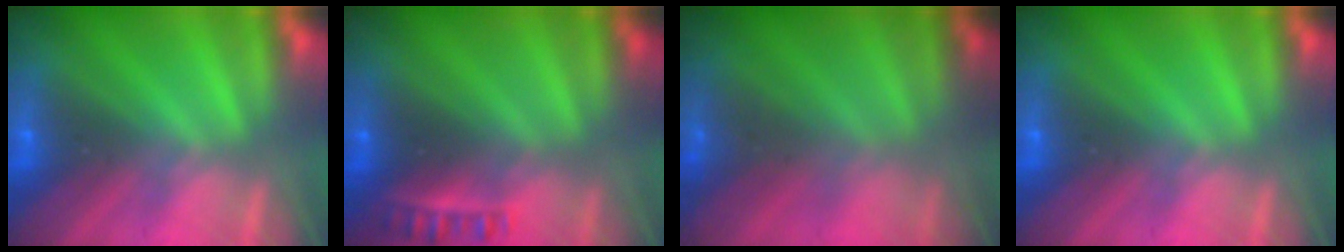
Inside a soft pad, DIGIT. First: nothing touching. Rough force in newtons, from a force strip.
{"total": 2.3}
{"total": 11.8}
{"total": 0.0}